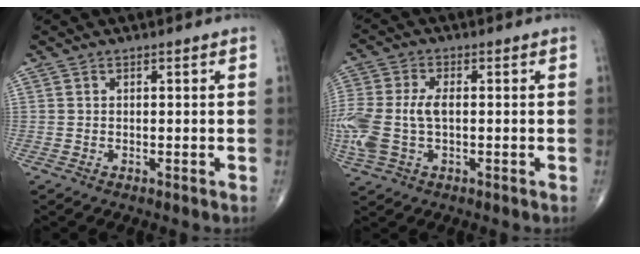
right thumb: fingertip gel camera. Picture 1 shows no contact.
{"total": 12.8, "force": [-0.9, 7.5, 10.3], "torque": [-0.276, 0.006, -0.013]}